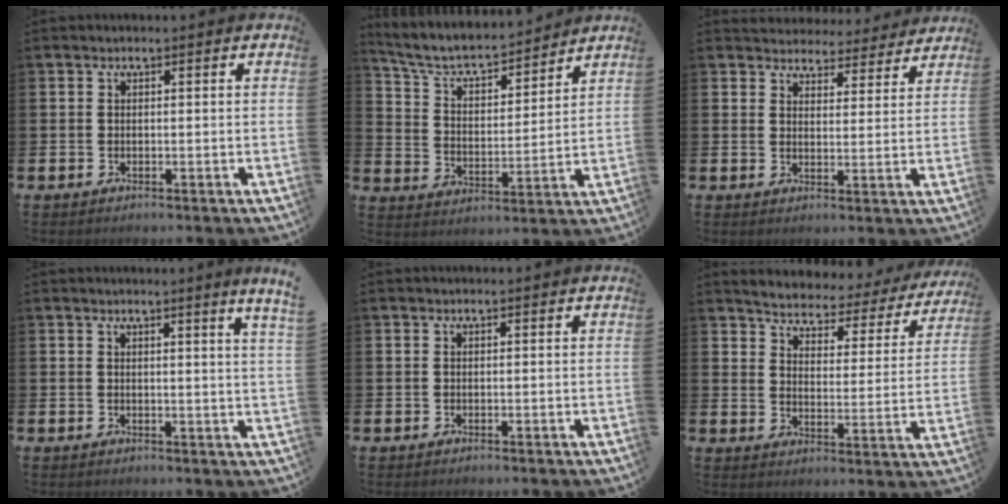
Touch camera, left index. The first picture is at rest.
{"total": 6.6, "force": [6.1, 1.6, 2.0], "torque": [-0.072, -0.046, 0.100]}
{"total": 4.5, "force": [4.3, 1.3, -0.1], "torque": [-0.004, -0.037, 0.073]}
{"total": 2.0, "force": [1.7, -0.8, 0.6], "torque": [-0.008, -0.014, 0.029]}
{"total": 0.0}
{"total": 3.7, "force": [3.5, 0.9, 0.4], "torque": [-0.032, -0.037, 0.051]}